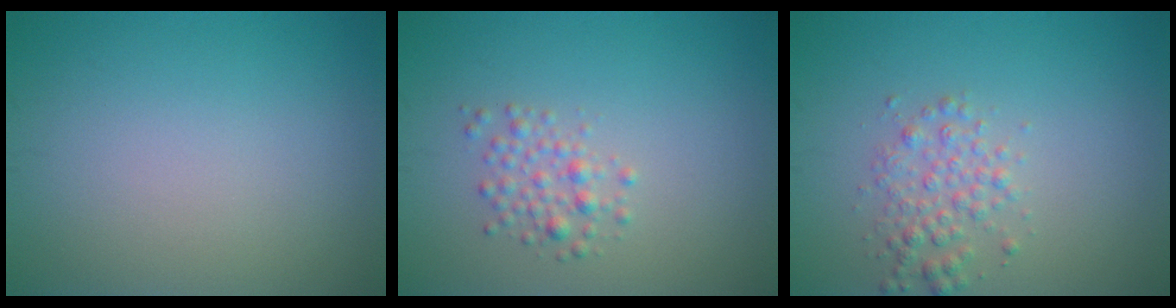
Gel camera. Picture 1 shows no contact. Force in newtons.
{"total": 1.9, "press": 1.9, "slide": 0.1}
{"total": 2.4, "press": 2.4, "slide": 0.0}